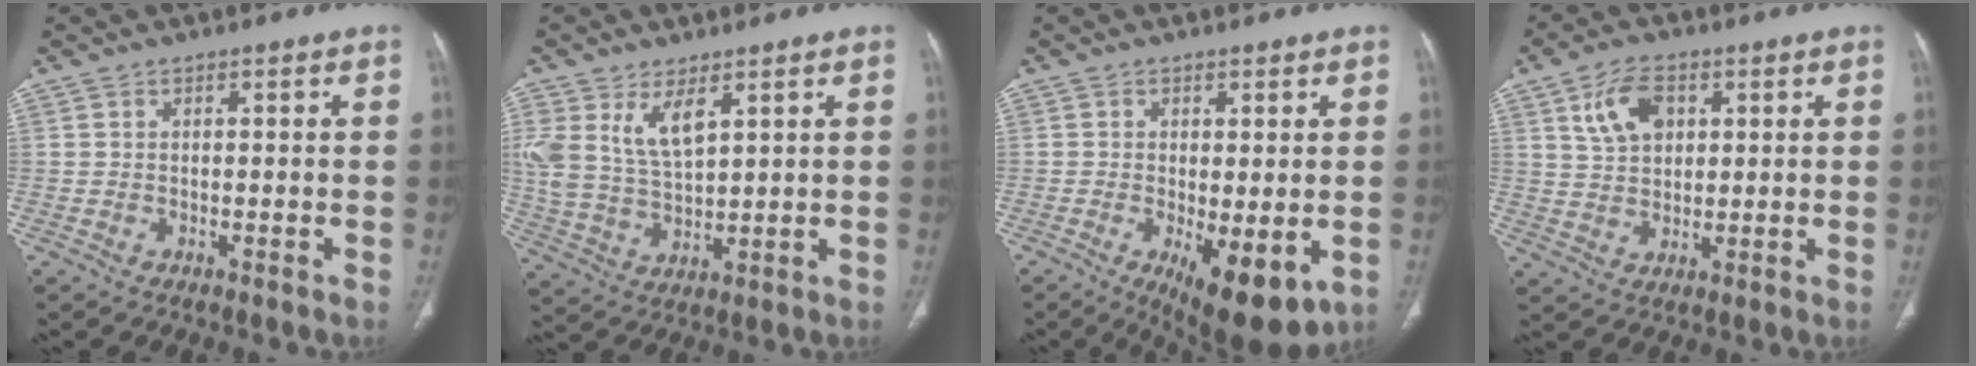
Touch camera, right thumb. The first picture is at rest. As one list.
[{"total": 9.8, "force": [4.7, 4.7, 7.2], "torque": [-0.142, -0.018, 0.104]}, {"total": 11.2, "force": [-3.1, 4.2, 9.9], "torque": [-0.141, -0.025, -0.034]}, {"total": 4.9, "force": [2.5, 2.5, 3.4], "torque": [-0.061, -0.011, 0.054]}]